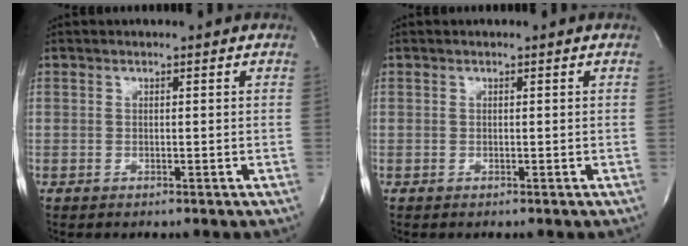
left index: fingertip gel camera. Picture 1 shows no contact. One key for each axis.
{"total": 0.0}